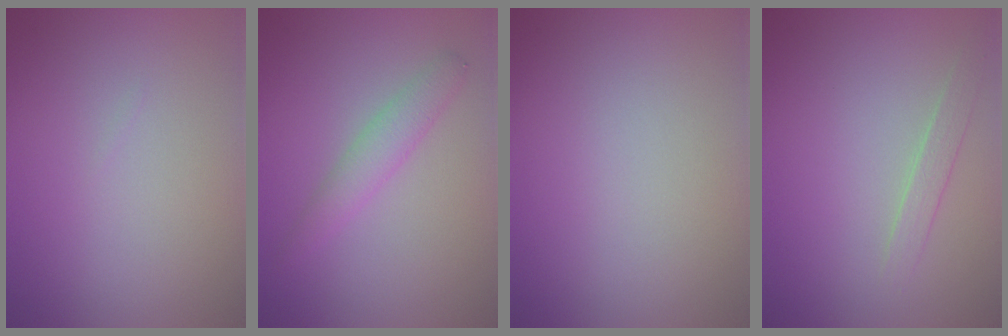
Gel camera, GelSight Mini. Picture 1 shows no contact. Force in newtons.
{"total": 2.3, "press": 2.3, "slide": 0.1}
{"total": 0.0}
{"total": 1.3, "press": 1.3, "slide": 0.1}